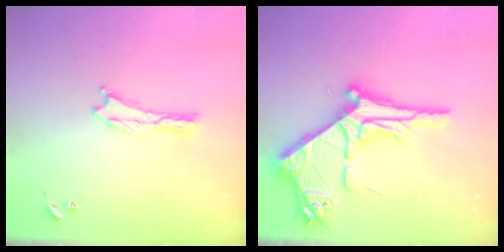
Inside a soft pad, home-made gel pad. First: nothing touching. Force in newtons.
{"total": 10.9, "press": 10.9, "slide": 1.1}